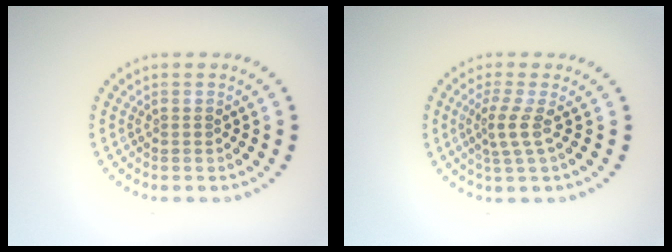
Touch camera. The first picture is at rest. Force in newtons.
{"total": 2.3, "press": 1.5, "slide": 1.8}